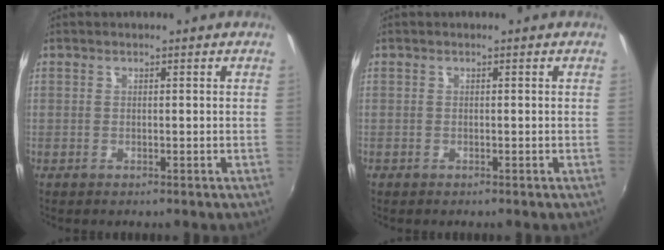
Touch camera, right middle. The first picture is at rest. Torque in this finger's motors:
{"motor_torque": [-0.12, -0.06, -0.02, -0.01]}